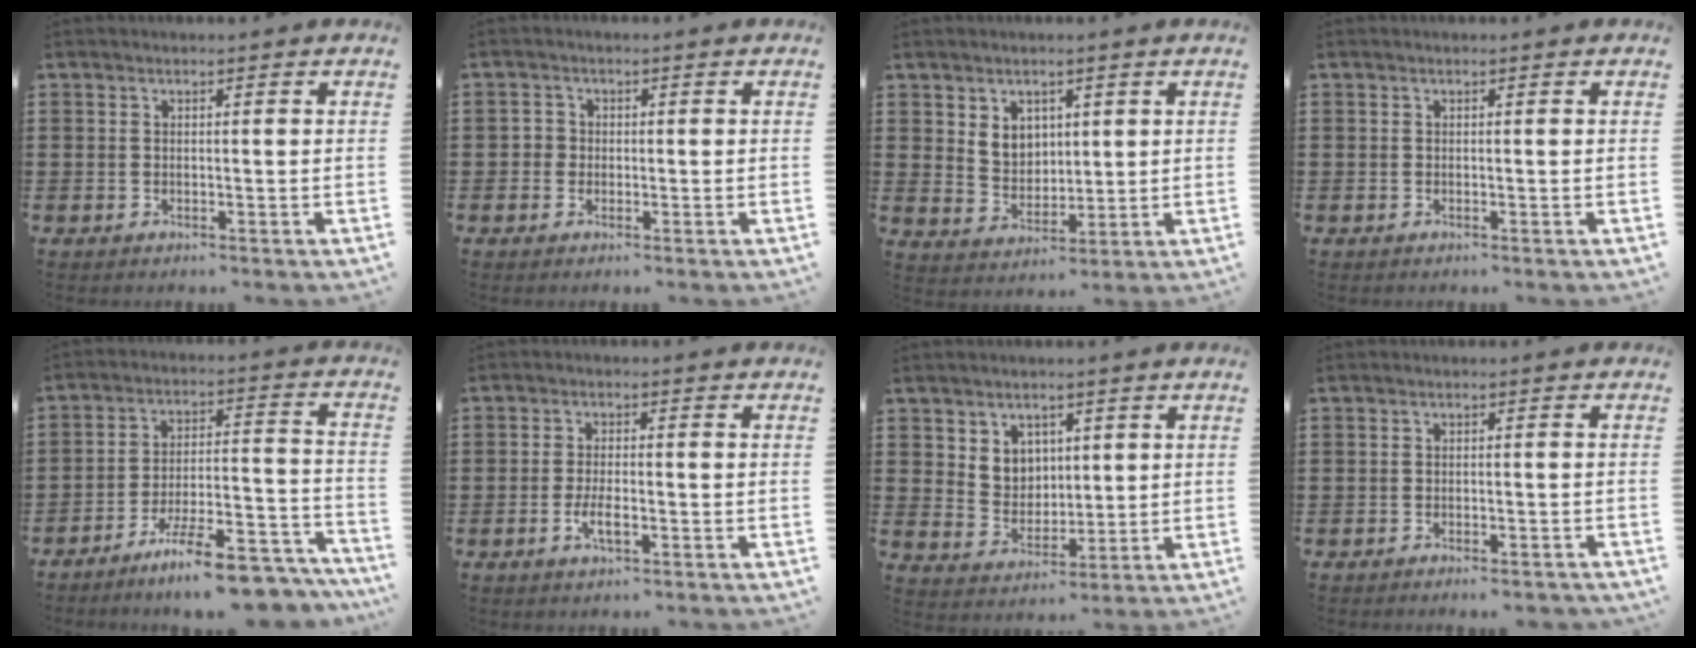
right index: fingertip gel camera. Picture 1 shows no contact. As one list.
[{"total": 1.6, "force": [-0.2, 1.5, 0.3], "torque": [-0.012, 0.008, -0.006]}, {"total": 4.9, "force": [2.5, 3.9, 1.5], "torque": [-0.039, 0.008, 0.046]}, {"total": 0.0}, {"total": 11.5, "force": [-9.7, 1.3, 6.1], "torque": [-0.085, 0.037, -0.179]}, {"total": 3.6, "force": [-1.4, 1.0, 3.1], "torque": [-0.066, -0.005, -0.027]}, {"total": 5.0, "force": [2.6, 4.2, 0.7], "torque": [-0.029, 0.002, 0.047]}, {"total": 1.3, "force": [-1.2, 0.1, 0.6], "torque": [-0.014, -0.001, -0.023]}]